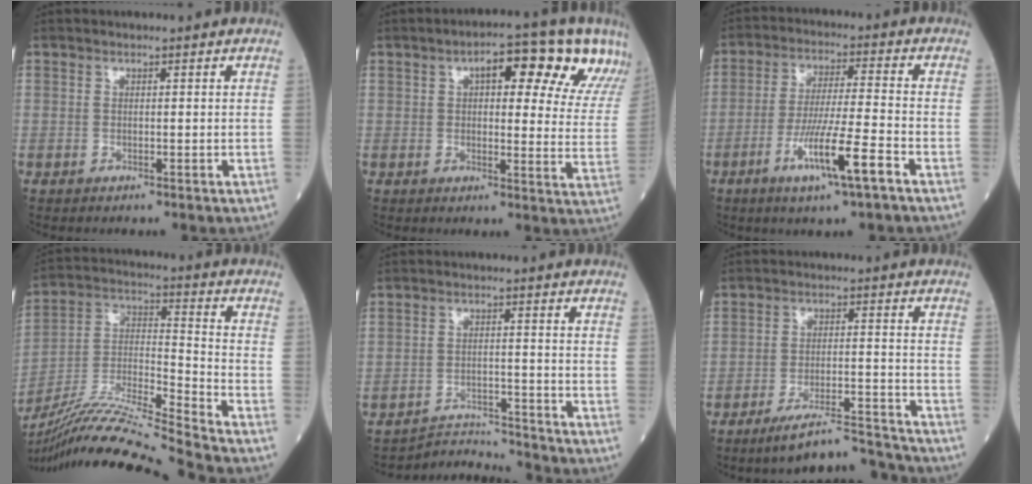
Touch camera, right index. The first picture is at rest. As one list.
[{"total": 15.7, "force": [9.2, 5.1, 11.7], "torque": [-0.141, 0.021, 0.097]}, {"total": 10.2, "force": [-4.9, -0.2, 8.9], "torque": [-0.167, -0.012, -0.087]}, {"total": 18.8, "force": [-17.0, -2.5, 7.5], "torque": [-0.150, -0.003, -0.309]}, {"total": 3.6, "force": [-3.2, -0.5, -1.5], "torque": [0.027, -0.002, -0.049]}, {"total": 8.8, "force": [-8.5, -0.1, 2.4], "torque": [-0.032, 0.009, -0.146]}]